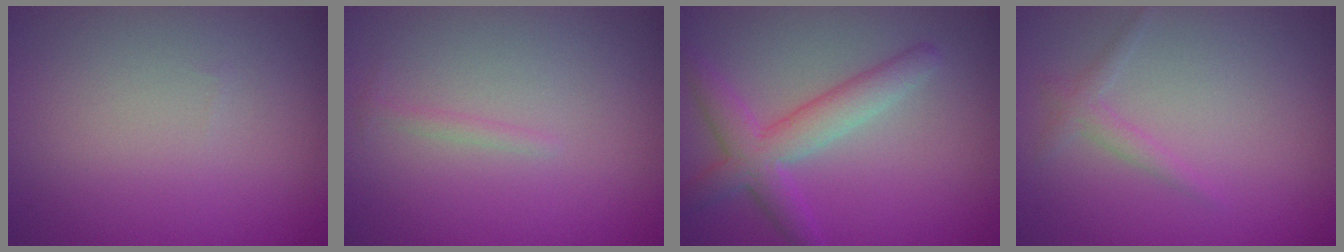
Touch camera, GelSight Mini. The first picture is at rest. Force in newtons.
{"total": 0.6, "press": 0.6, "slide": 0.1}
{"total": 4.3, "press": 4.3, "slide": 0.1}
{"total": 1.2, "press": 1.2, "slide": 0.1}